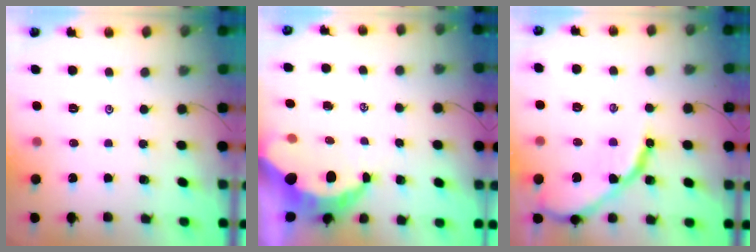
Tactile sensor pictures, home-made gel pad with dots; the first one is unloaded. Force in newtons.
{"total": 8.5, "press": 8.5, "slide": 0.7}
{"total": 14.1, "press": 14.1, "slide": 1.4}